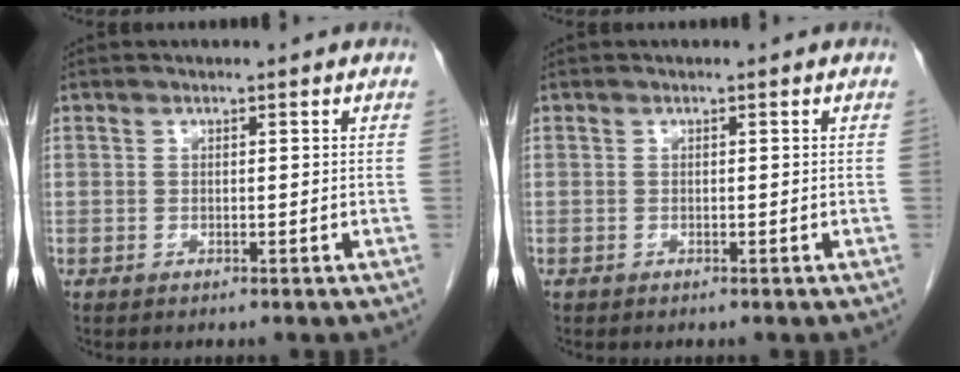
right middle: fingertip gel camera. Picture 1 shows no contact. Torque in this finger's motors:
{"motor_torque": [1.22, -0.92, 0.28, 0.05]}